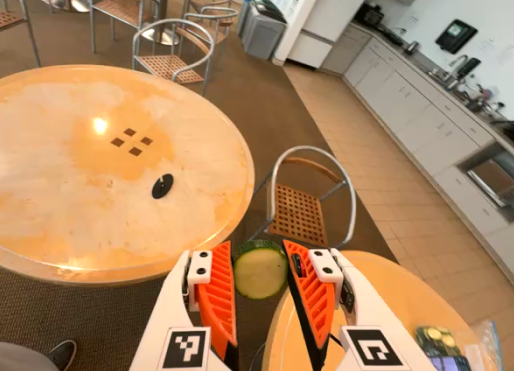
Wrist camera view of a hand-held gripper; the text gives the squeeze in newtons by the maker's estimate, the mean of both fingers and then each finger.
{"total": 10.4, "left": 10.5, "right": 10.4}